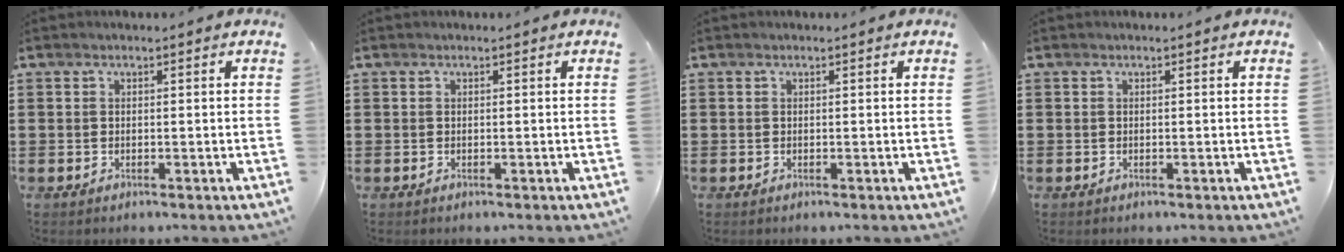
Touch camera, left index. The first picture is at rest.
{"total": 0.0}
{"total": 0.0}
{"total": 0.0}